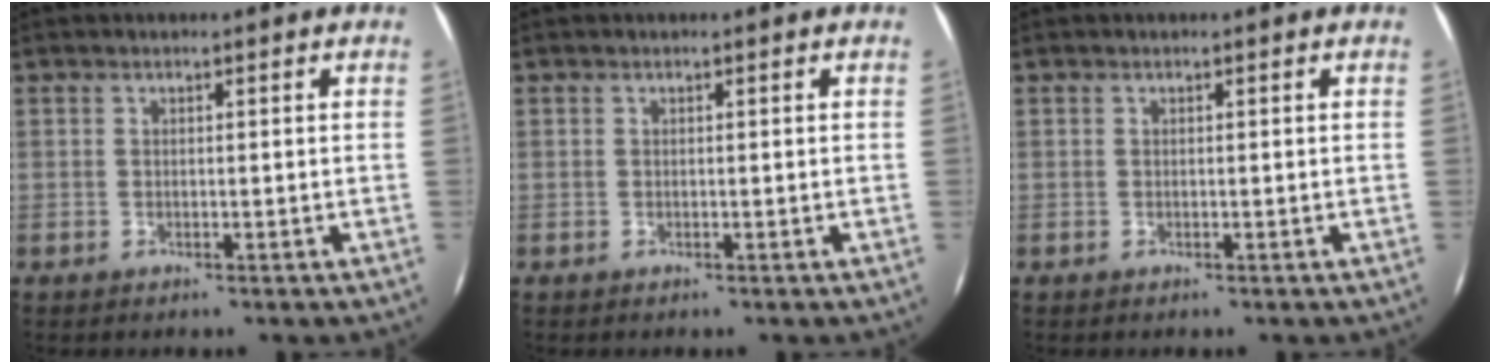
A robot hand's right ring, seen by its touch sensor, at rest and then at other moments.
{"total": 0.0}
{"total": 0.0}